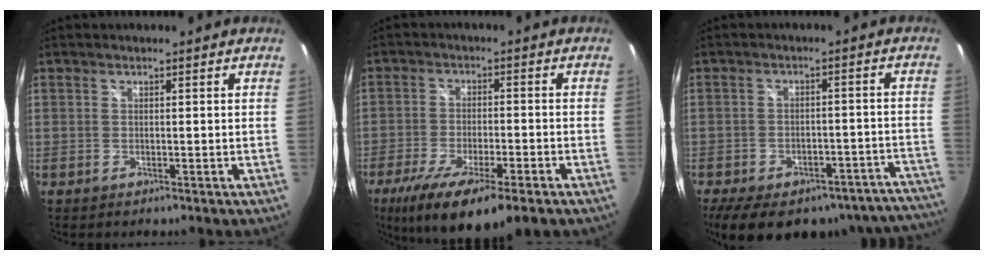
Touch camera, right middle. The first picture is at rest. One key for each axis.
{"total": 15.8, "fx": -10.1, "fy": 3.6, "fz": 11.5, "tx": -0.223, "ty": -0.056, "tz": -0.167}
{"total": 25.5, "fx": -21.3, "fy": 9.3, "fz": 10.5, "tx": -0.167, "ty": 0.006, "tz": -0.252}